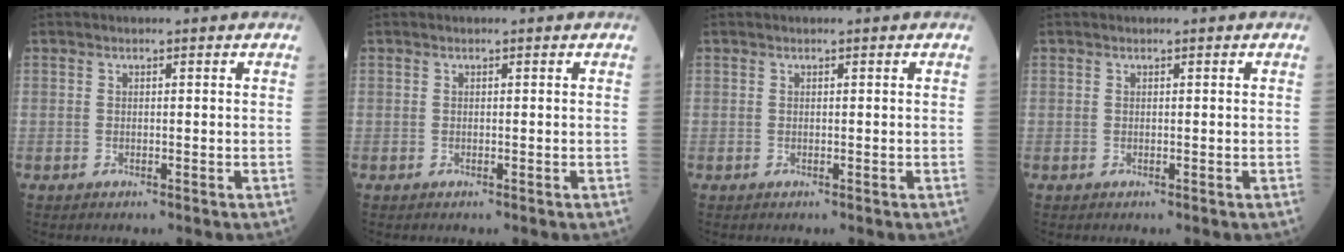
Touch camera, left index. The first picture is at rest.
{"total": 0.0}
{"total": 0.0}
{"total": 0.0}